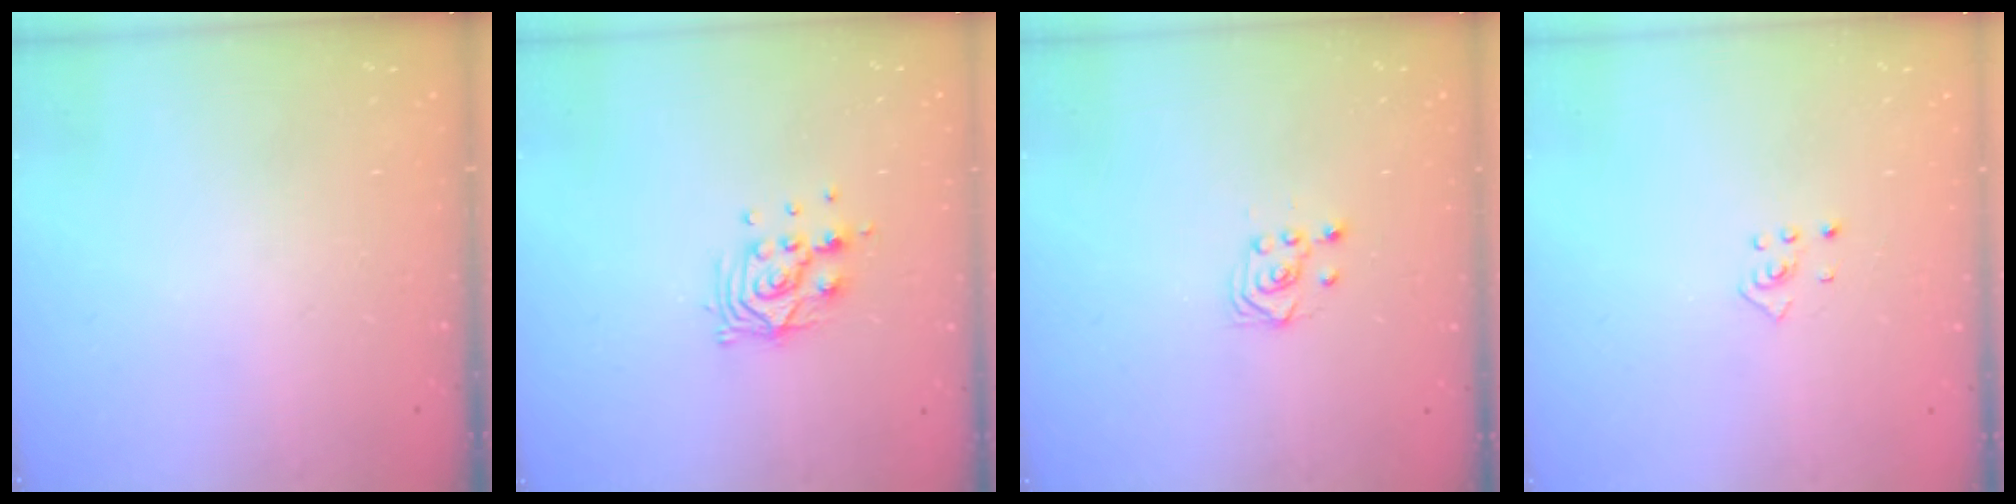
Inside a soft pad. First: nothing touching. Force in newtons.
{"total": 9.3, "press": 9.3, "slide": 0.6}
{"total": 3.0, "press": 2.8, "slide": 1.1}
{"total": 2.0, "press": 1.9, "slide": 0.8}